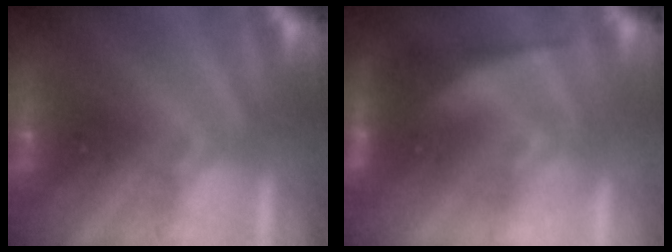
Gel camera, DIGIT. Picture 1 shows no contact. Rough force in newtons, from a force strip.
{"total": 2.7}